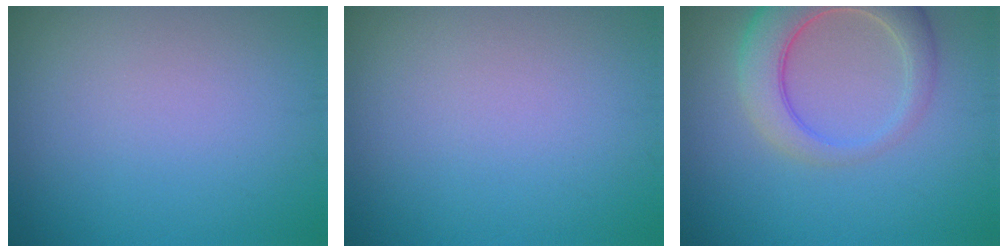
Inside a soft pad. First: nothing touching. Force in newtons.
{"total": 0.0}
{"total": 6.1, "press": 6.1, "slide": 0.5}